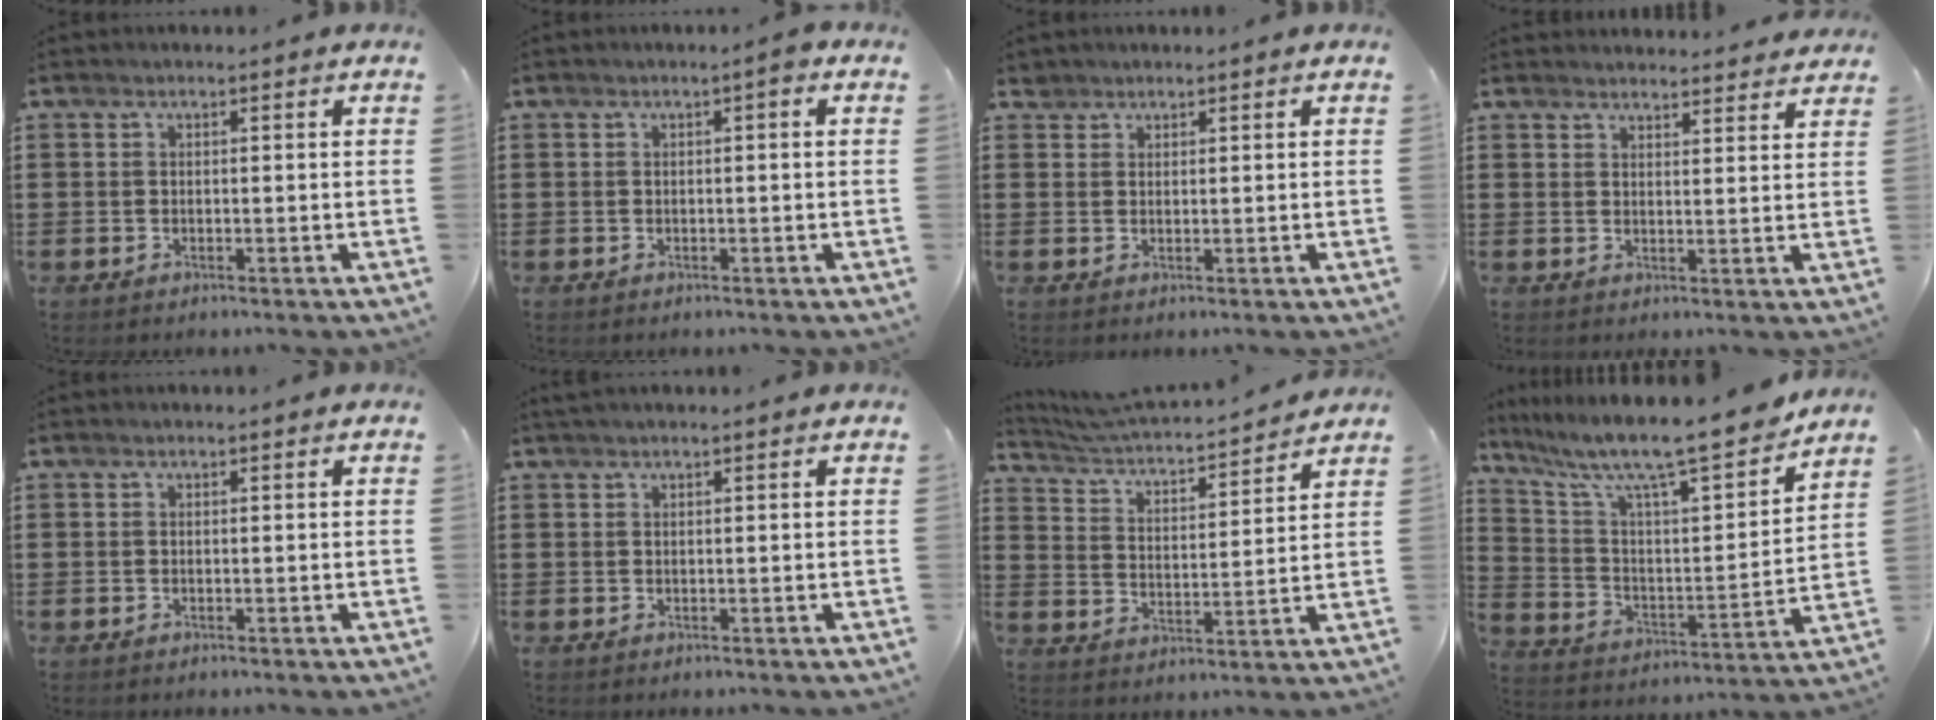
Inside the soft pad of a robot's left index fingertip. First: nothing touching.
{"total": 0.9, "force": [-0.1, 0.2, 0.9], "torque": [-0.017, -0.001, -0.002]}
{"total": 1.4, "force": [1.3, 0.7, 0.0], "torque": [-0.005, 0.002, 0.026]}
{"total": 2.9, "force": [2.9, 0.1, -0.1], "torque": [0.001, -0.014, 0.054]}
{"total": 0.0}
{"total": 0.5, "force": [0.4, 0.0, 0.4], "torque": [-0.008, 0.000, 0.008]}
{"total": 3.7, "force": [3.5, 0.2, 1.1], "torque": [-0.044, -0.034, 0.051]}
{"total": 10.8, "force": [9.3, 1.2, 5.5], "torque": [-0.130, -0.074, 0.149]}